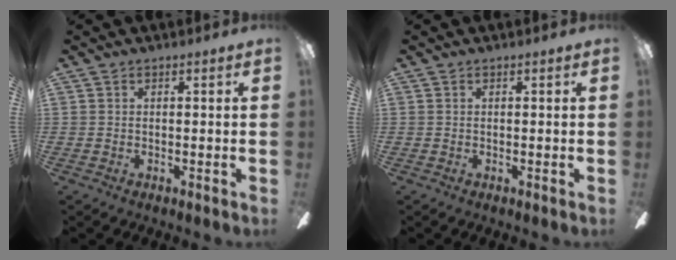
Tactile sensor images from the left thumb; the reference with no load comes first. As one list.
[{"total": 0.0}]